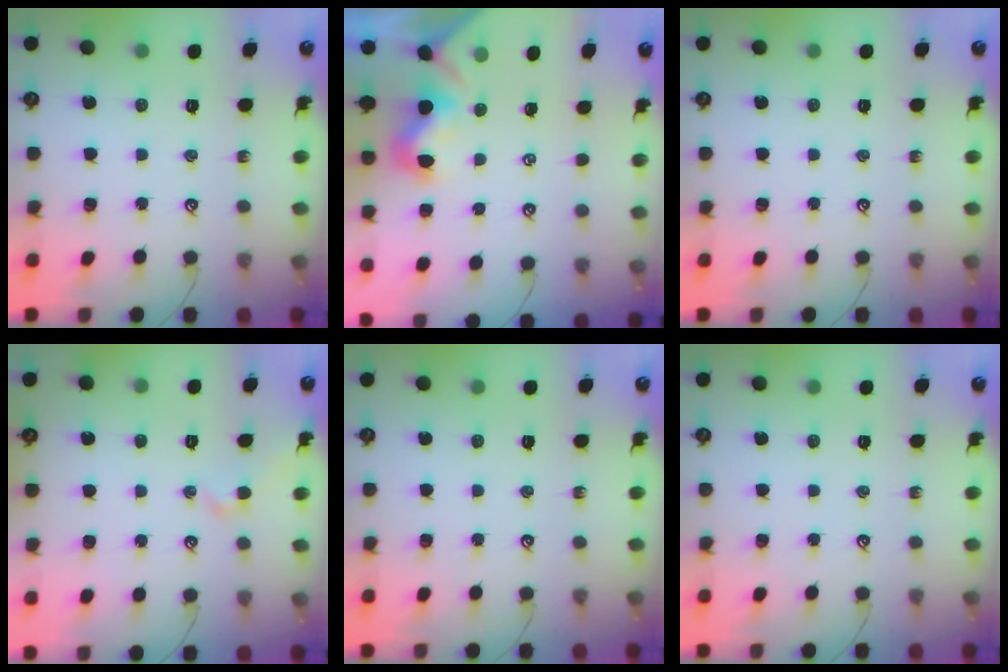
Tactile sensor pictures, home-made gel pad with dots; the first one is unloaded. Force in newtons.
{"total": 1.1, "press": 1.0, "slide": 0.5}
{"total": 0.0}
{"total": 1.2, "press": 1.2, "slide": 0.1}
{"total": 0.0}
{"total": 0.0}